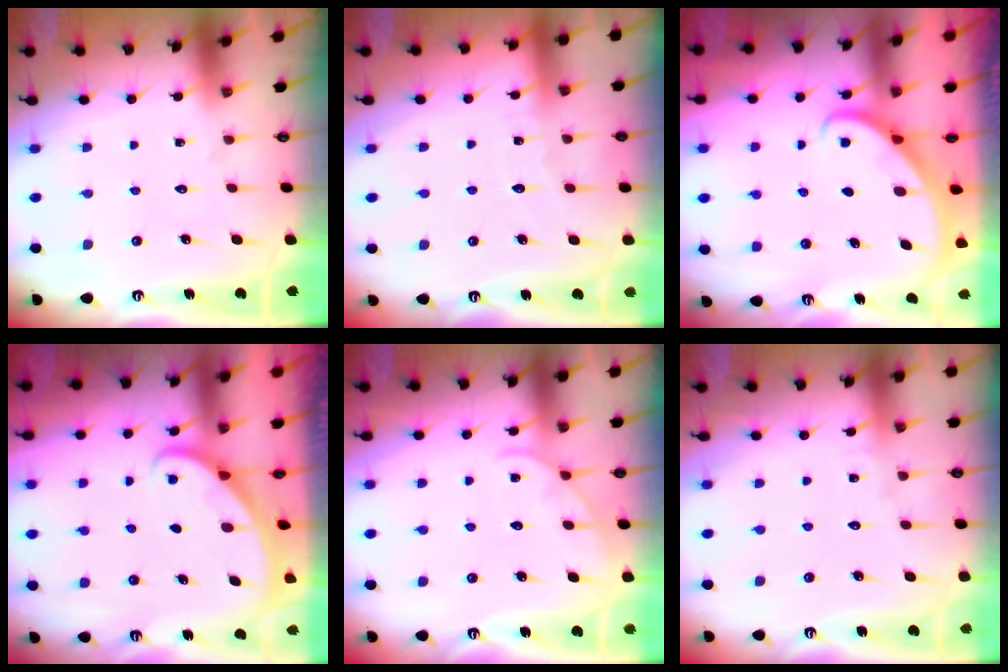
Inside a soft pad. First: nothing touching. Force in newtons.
{"total": 3.4, "press": 3.3, "slide": 0.4}
{"total": 2.7, "press": 2.7, "slide": 0.1}
{"total": 1.6, "press": 1.6, "slide": 0.1}
{"total": 4.9, "press": 4.9, "slide": 0.4}
{"total": 1.7, "press": 1.7, "slide": 0.2}